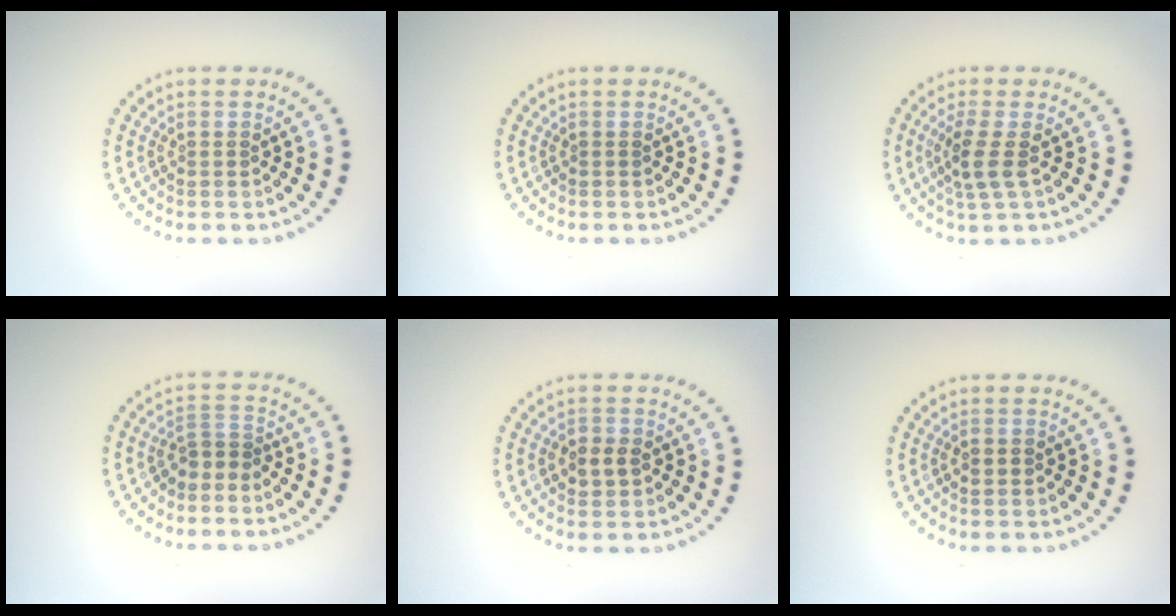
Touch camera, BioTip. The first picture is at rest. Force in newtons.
{"total": 0.0}
{"total": 2.6, "press": 2.1, "slide": 1.6}
{"total": 1.7, "press": 1.1, "slide": 1.3}
{"total": 2.0, "press": 2.0, "slide": 0.2}
{"total": 1.2, "press": 1.2, "slide": 0.1}